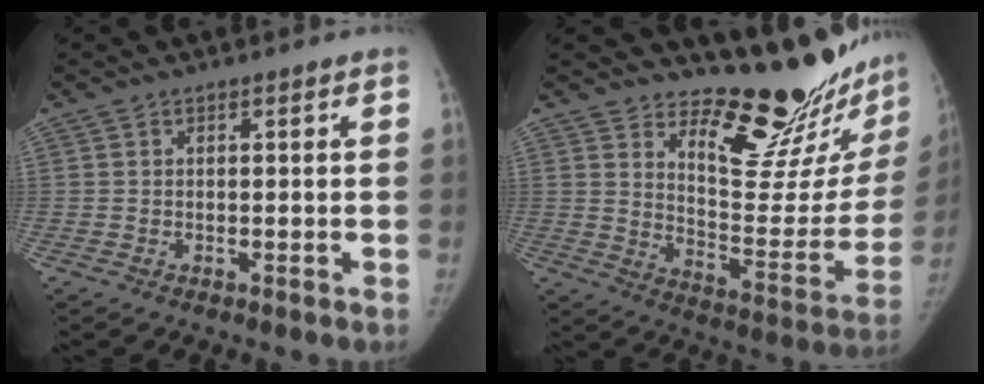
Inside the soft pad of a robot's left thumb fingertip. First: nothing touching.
{"total": 20.2, "force": [17.2, 5.1, 9.2], "torque": [-0.077, -0.172, 0.241]}